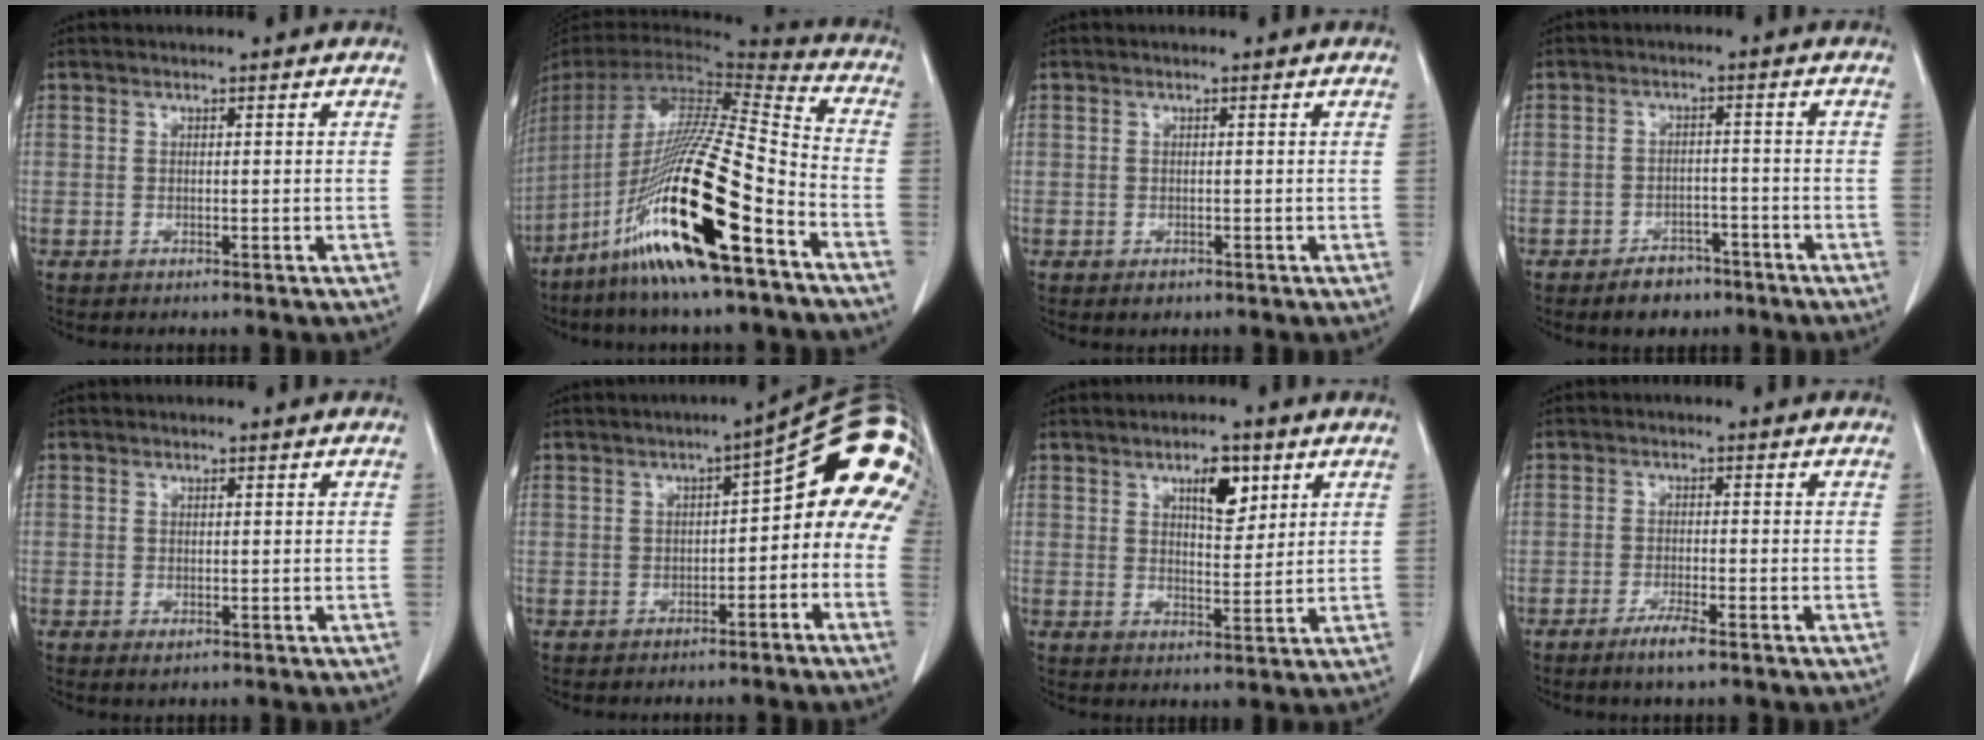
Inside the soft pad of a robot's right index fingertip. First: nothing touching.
{"total": 24.9, "force": [-13.7, 2.3, 20.7], "torque": [-0.417, -0.043, -0.260]}
{"total": 1.5, "force": [-1.0, 1.0, 0.2], "torque": [-0.004, 0.002, -0.015]}
{"total": 4.8, "force": [-3.4, 3.0, 1.6], "torque": [-0.024, 0.007, -0.046]}
{"total": 0.8, "force": [0.1, 0.7, 0.3], "torque": [-0.002, 0.000, 0.002]}
{"total": 14.1, "force": [1.4, 4.9, 13.2], "torque": [-0.178, 0.035, 0.010]}
{"total": 5.9, "force": [3.0, 2.2, 4.5], "torque": [-0.073, 0.000, 0.050]}
{"total": 3.2, "force": [-2.2, 0.2, 2.3], "torque": [-0.048, -0.005, -0.040]}